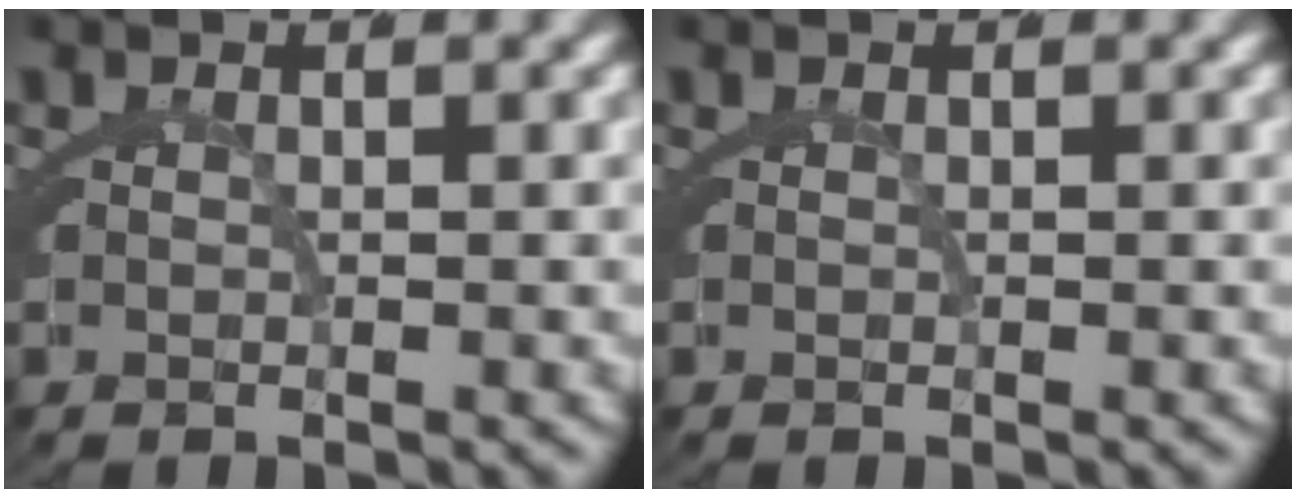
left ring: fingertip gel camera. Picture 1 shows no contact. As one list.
[{"total": 0.0}]